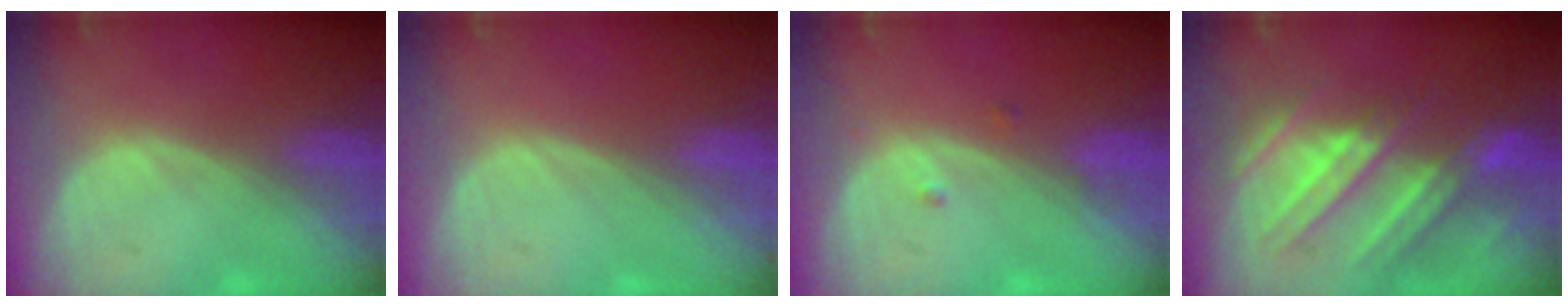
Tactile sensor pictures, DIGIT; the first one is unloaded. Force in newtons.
{"total": 0.0}
{"total": 0.8, "press": 0.8, "slide": 0.2}
{"total": 9.9, "press": 9.5, "slide": 2.8}